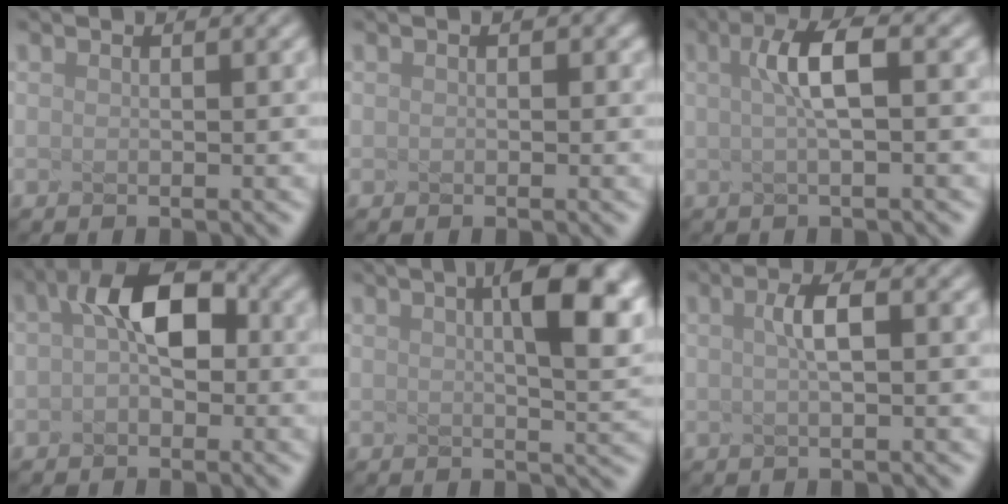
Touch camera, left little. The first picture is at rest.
{"total": 0.0}
{"total": 2.5, "force": [-0.8, -0.3, 2.4], "torque": [-0.069, 0.001, 0.021]}
{"total": 3.4, "force": [-0.8, 1.6, 2.9], "torque": [-0.077, 0.003, 0.016]}
{"total": 6.7, "force": [1.6, 1.4, 6.3], "torque": [-0.088, 0.010, 0.054]}
{"total": 1.6, "force": [-1.0, -0.6, 1.0], "torque": [-0.044, -0.001, 0.017]}